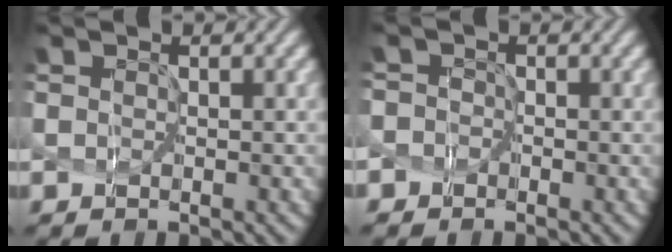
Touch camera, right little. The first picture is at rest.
{"total": 1.8, "force": [-1.0, 1.5, 0.1], "torque": [0.007, 0.013, -0.031]}